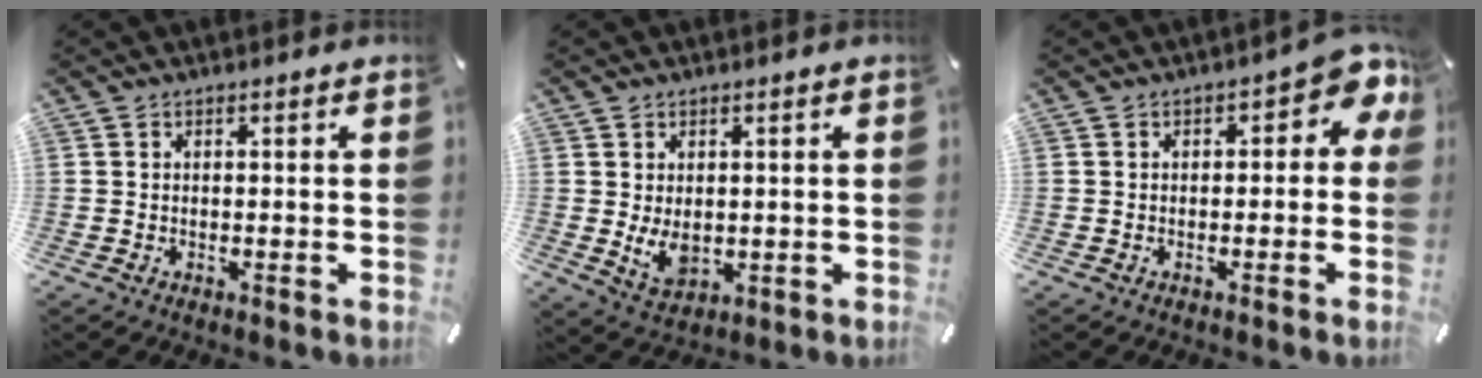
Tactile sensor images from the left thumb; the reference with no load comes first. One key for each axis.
{"total": 5.9, "fx": 0.2, "fy": 4.2, "fz": 4.1, "tx": -0.084, "ty": -0.010, "tz": 0.002}
{"total": 5.0, "fx": 0.5, "fy": 3.0, "fz": 4.0, "tx": -0.053, "ty": 0.003, "tz": 0.002}